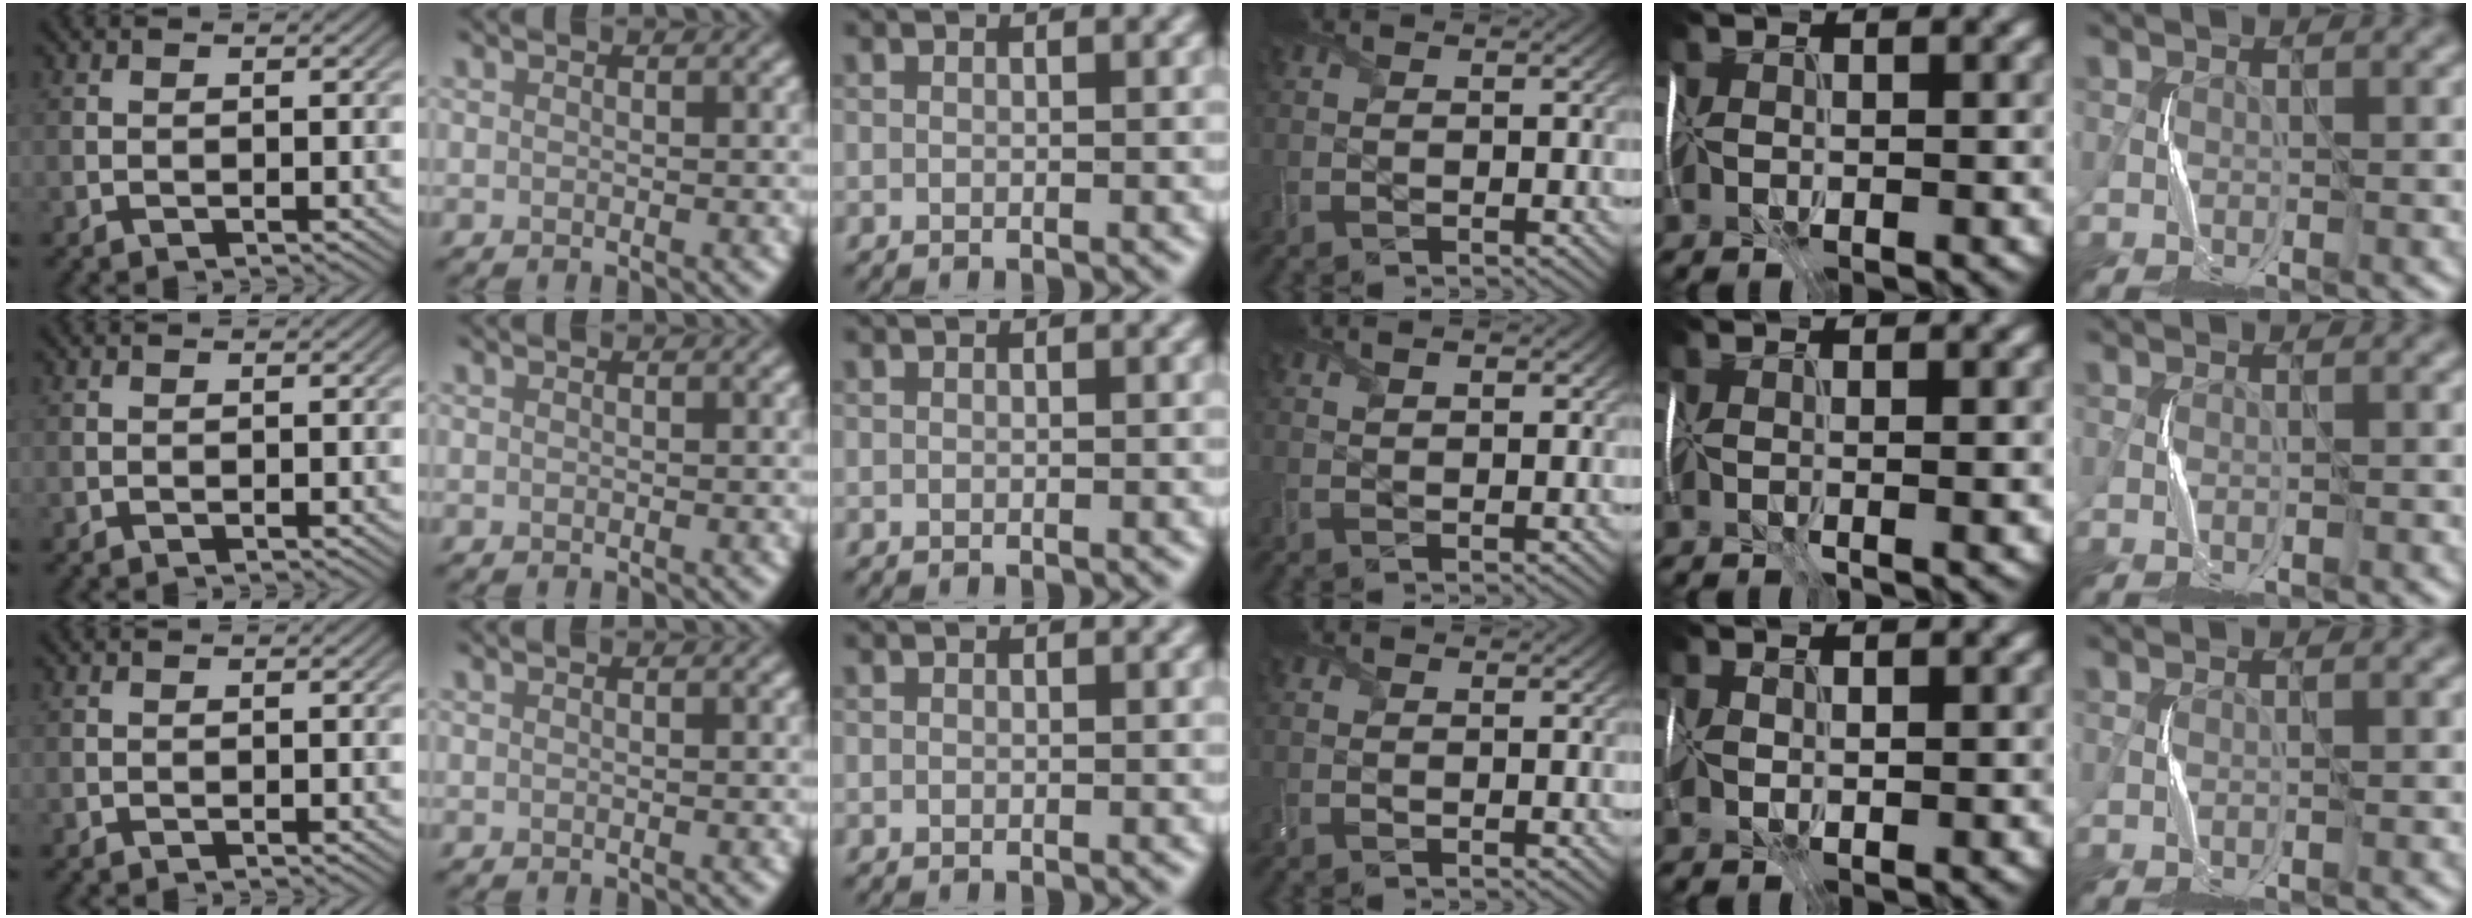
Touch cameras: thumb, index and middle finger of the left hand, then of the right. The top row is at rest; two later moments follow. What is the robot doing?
{"motion": "wrap", "object": "scarf"}